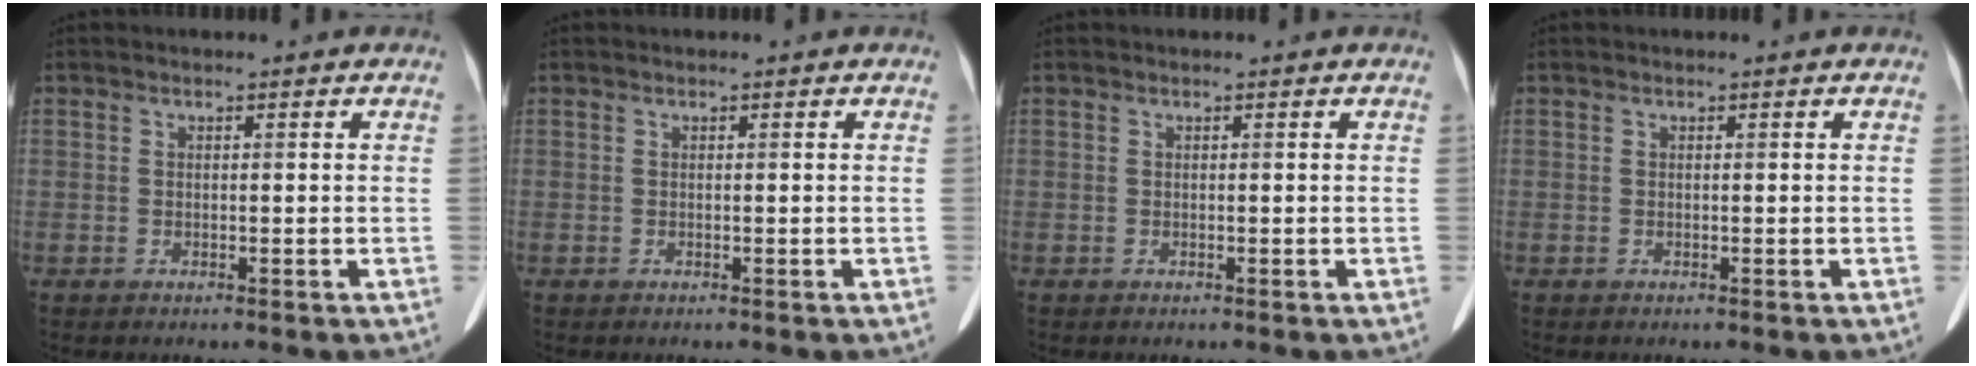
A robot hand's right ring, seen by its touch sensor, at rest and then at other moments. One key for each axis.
{"total": 0.0}
{"total": 0.0}
{"total": 0.0}